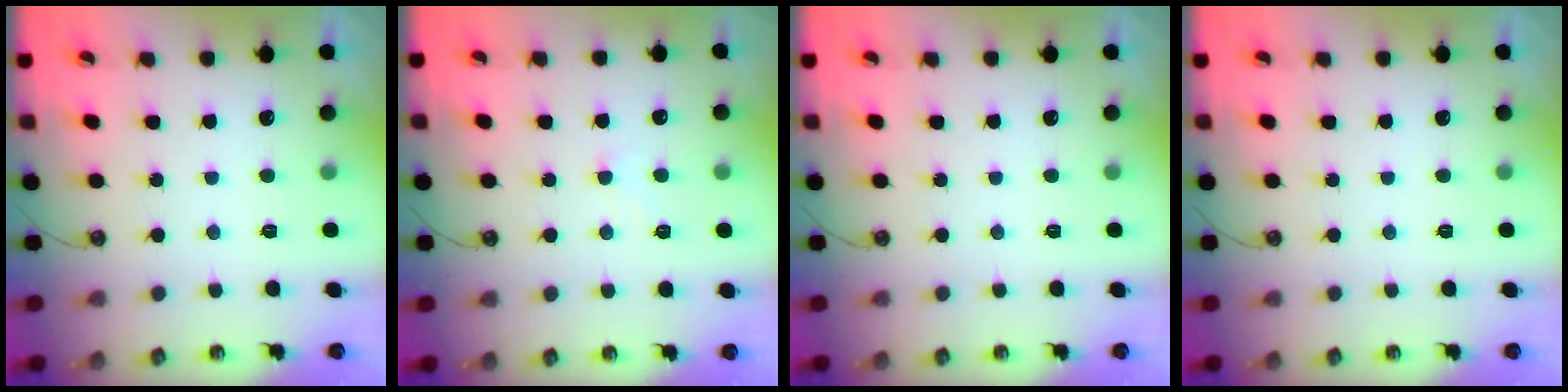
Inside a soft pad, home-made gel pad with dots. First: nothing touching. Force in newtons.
{"total": 1.1, "press": 1.0, "slide": 0.4}
{"total": 0.0}
{"total": 0.0}